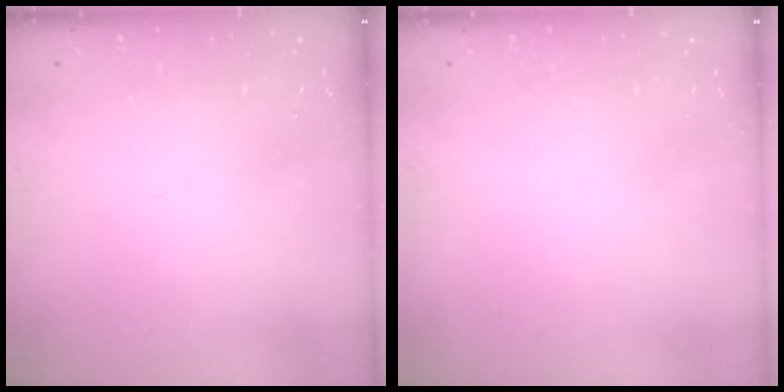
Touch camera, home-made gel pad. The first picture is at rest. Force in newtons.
{"total": 1.5, "press": 1.5, "slide": 0.1}